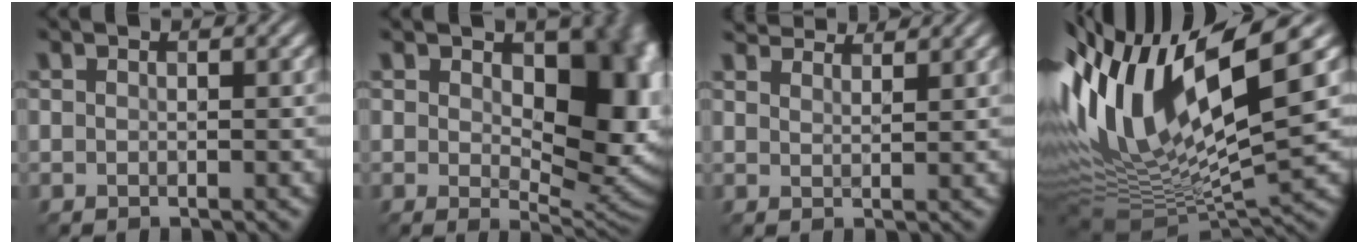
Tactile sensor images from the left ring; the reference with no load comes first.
{"total": 12.3, "force": [2.0, 7.3, 9.7], "torque": [-0.115, -0.020, 0.044]}
{"total": 5.4, "force": [5.0, 1.1, 1.8], "torque": [-0.033, 0.005, 0.070]}
{"total": 15.7, "force": [3.9, 5.7, 14.1], "torque": [-0.291, 0.007, 0.072]}